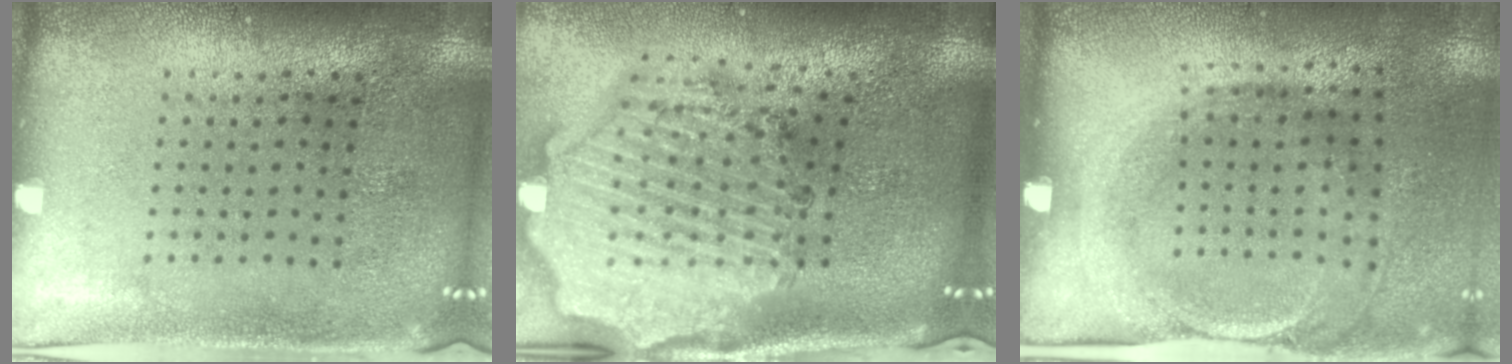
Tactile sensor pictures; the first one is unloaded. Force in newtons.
{"total": 3.1, "press": 2.6, "slide": 1.6}
{"total": 1.8, "press": 1.2, "slide": 1.3}